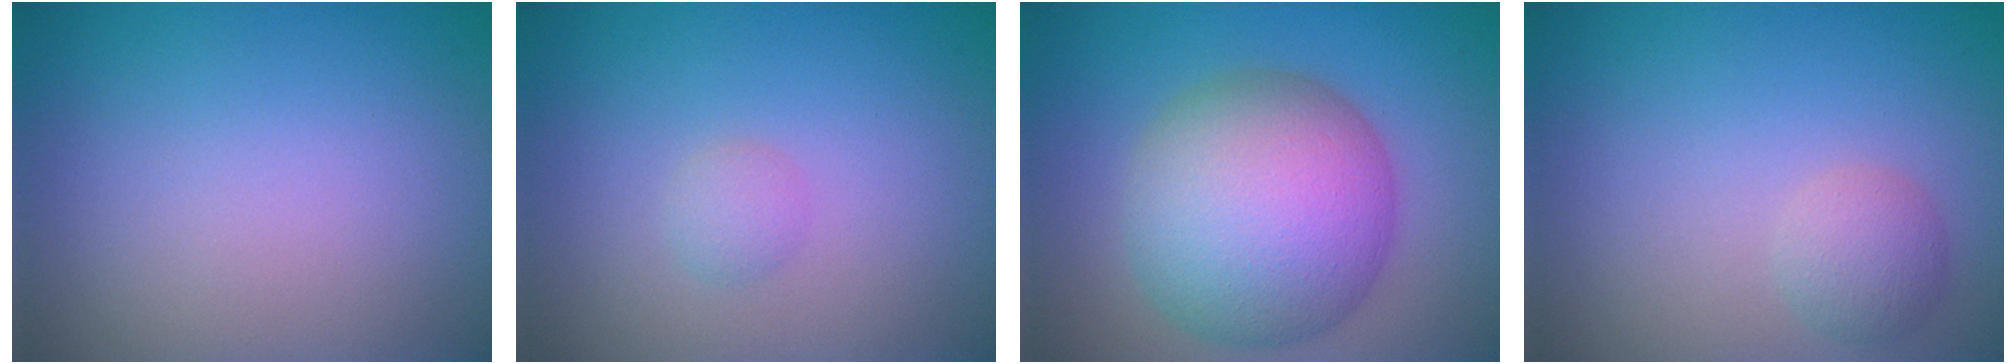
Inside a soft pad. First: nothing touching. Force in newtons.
{"total": 1.0, "press": 1.0, "slide": 0.0}
{"total": 11.5, "press": 11.5, "slide": 0.3}
{"total": 2.0, "press": 2.0, "slide": 0.1}